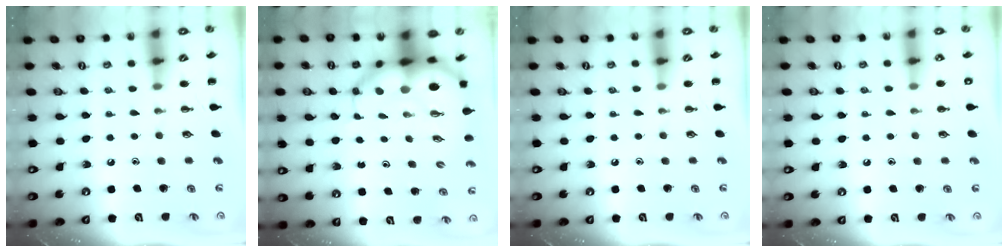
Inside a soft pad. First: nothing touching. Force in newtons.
{"total": 11.4, "press": 11.0, "slide": 3.1}
{"total": 0.0}
{"total": 1.9, "press": 1.9, "slide": 0.2}